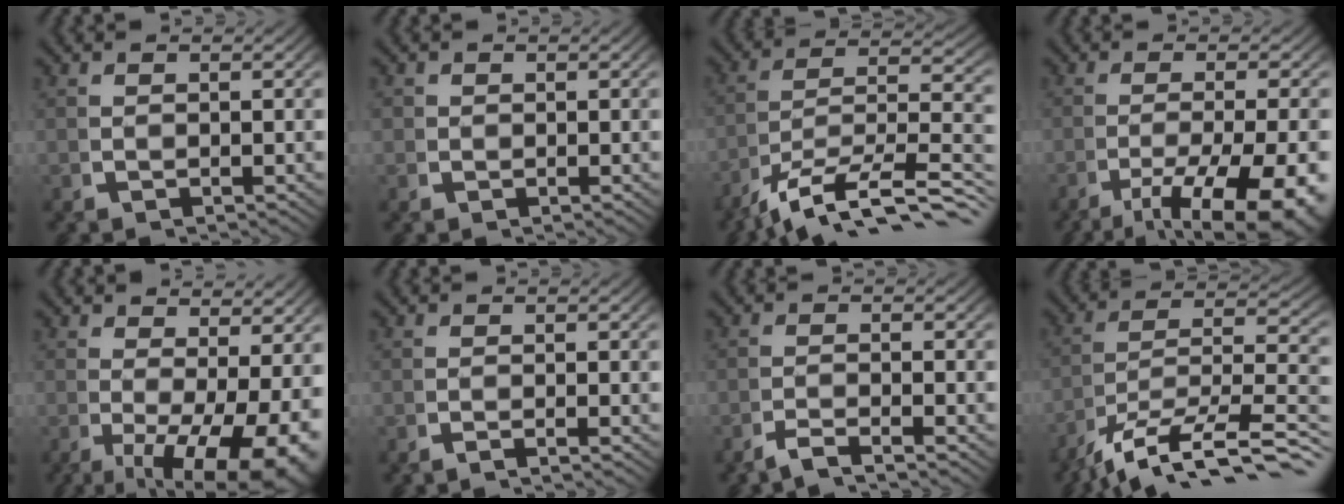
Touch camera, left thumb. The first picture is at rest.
{"total": 1.0, "force": [0.2, 0.9, 0.2], "torque": [-0.006, -0.008, 0.003]}
{"total": 9.7, "force": [-4.4, 4.7, 7.3], "torque": [-0.133, -0.031, -0.053]}
{"total": 9.7, "force": [-4.4, 4.4, 7.4], "torque": [-0.126, -0.036, -0.048]}
{"total": 9.9, "force": [-2.6, 5.4, 7.9], "torque": [-0.128, -0.046, -0.021]}
{"total": 0.9, "force": [-0.7, -0.2, 0.6], "torque": [-0.009, 0.005, -0.019]}
{"total": 2.3, "force": [-2.0, 0.1, 1.2], "torque": [-0.020, 0.002, -0.043]}
{"total": 11.1, "force": [-5.0, 5.7, 8.0], "torque": [-0.143, -0.040, -0.054]}